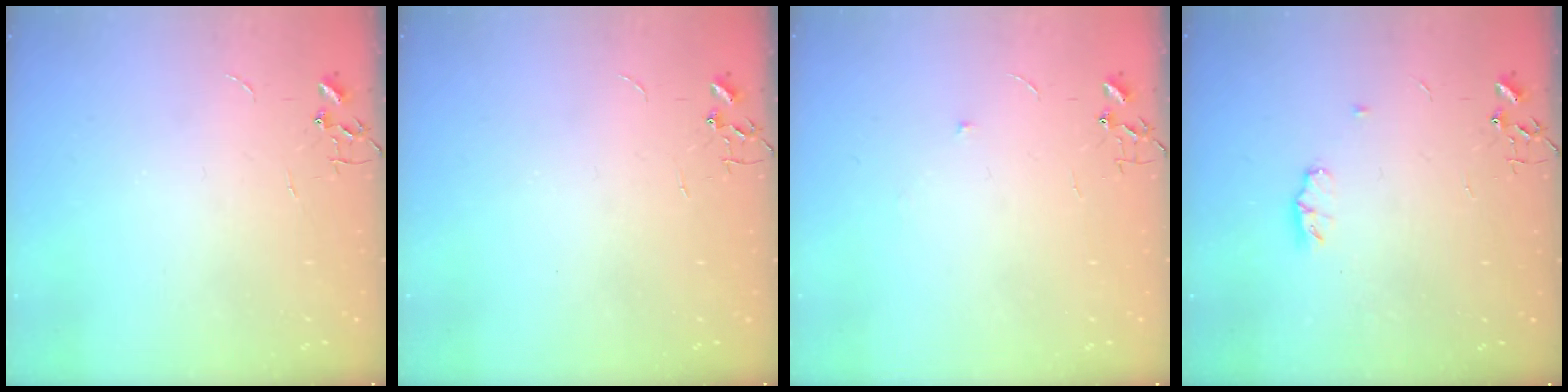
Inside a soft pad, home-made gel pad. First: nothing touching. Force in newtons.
{"total": 0.0}
{"total": 3.5, "press": 3.5, "slide": 0.6}
{"total": 5.6, "press": 5.6, "slide": 0.9}